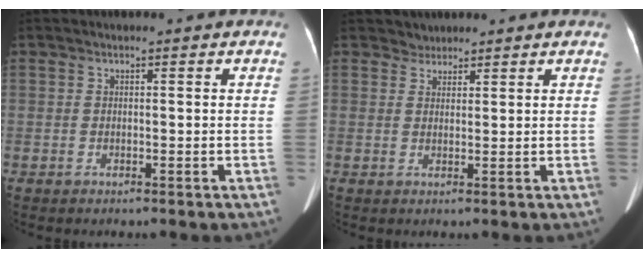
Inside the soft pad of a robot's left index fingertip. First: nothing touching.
{"total": 1.6, "force": [1.3, 0.8, -0.4], "torque": [0.008, 0.005, 0.018]}